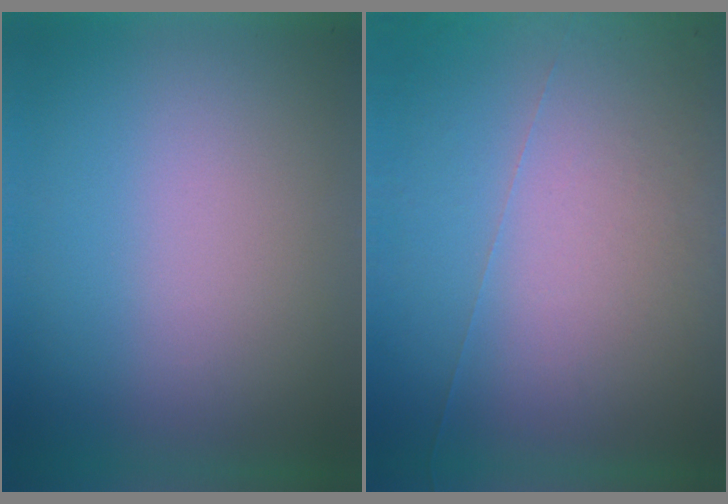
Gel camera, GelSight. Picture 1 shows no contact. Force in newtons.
{"total": 6.7}